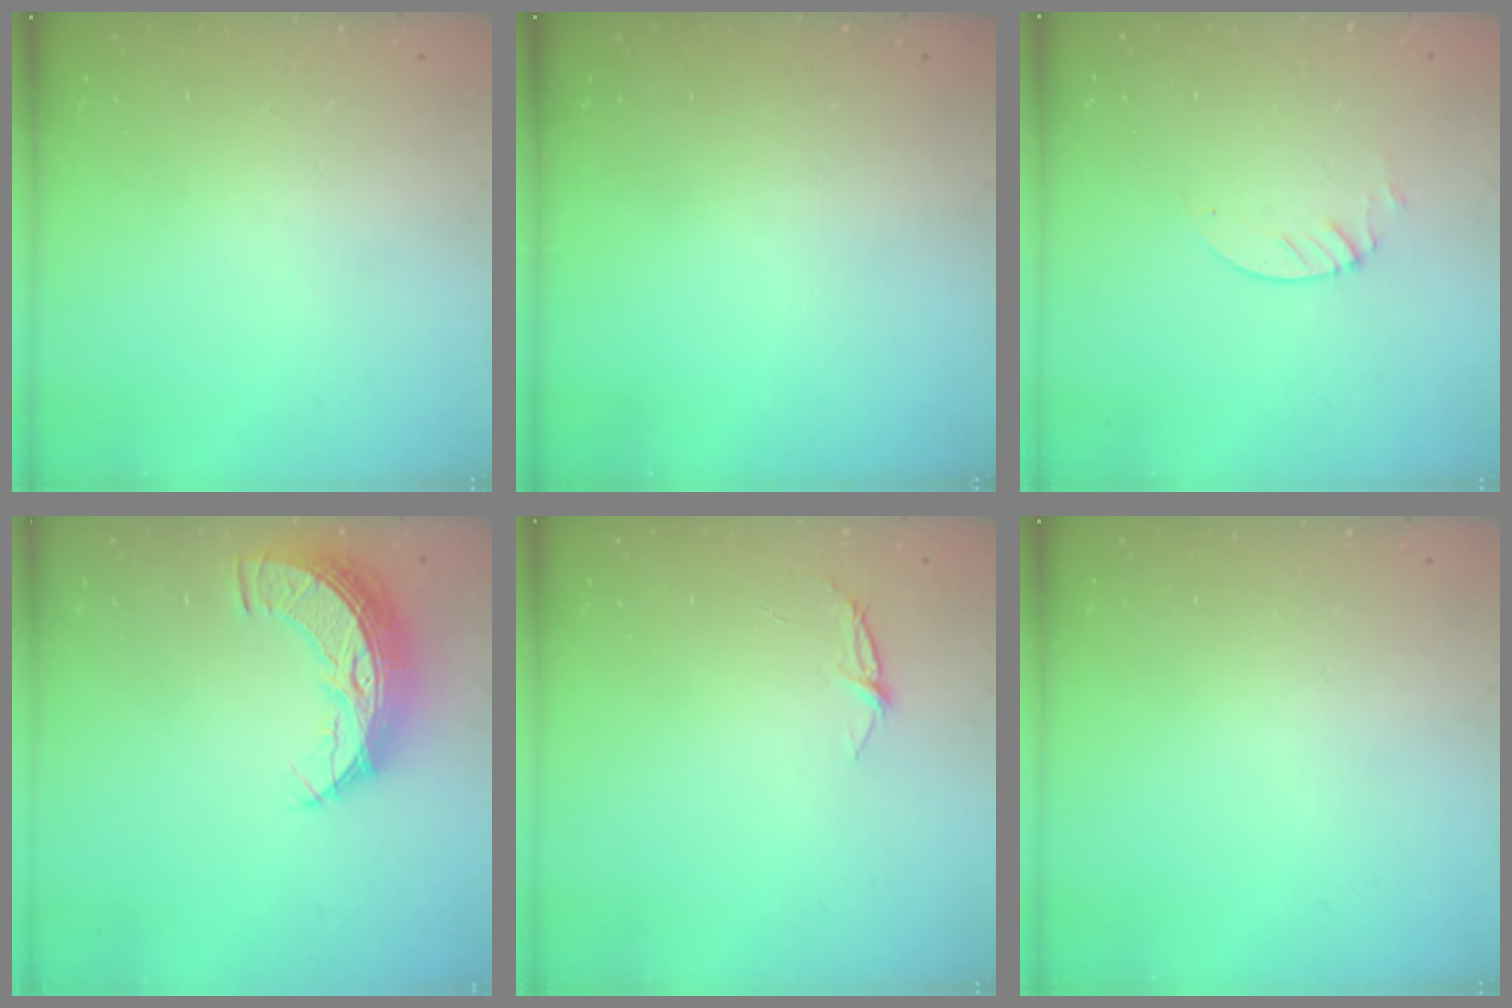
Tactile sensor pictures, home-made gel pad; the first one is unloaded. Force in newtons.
{"total": 0.0}
{"total": 2.1, "press": 2.1, "slide": 0.2}
{"total": 11.5, "press": 11.5, "slide": 0.9}
{"total": 3.9, "press": 3.9, "slide": 0.4}
{"total": 0.0}